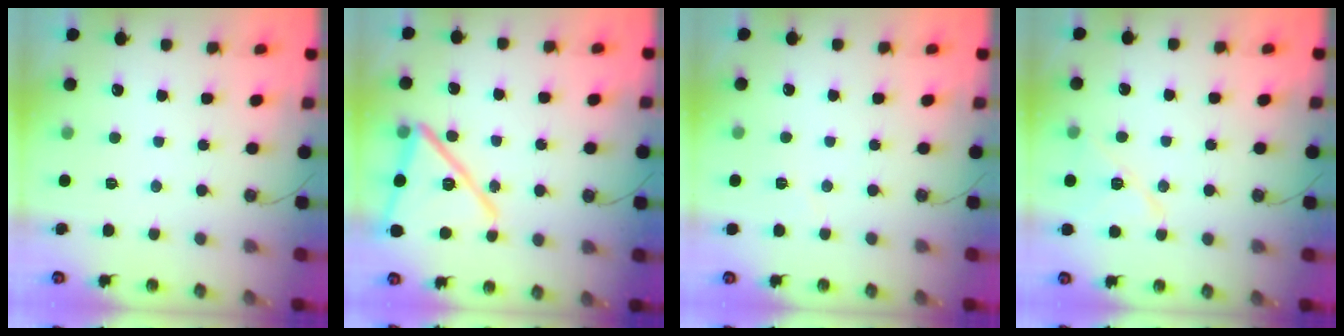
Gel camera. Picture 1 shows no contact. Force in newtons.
{"total": 17.8, "press": 17.8, "slide": 1.1}
{"total": 2.9, "press": 2.7, "slide": 1.1}
{"total": 10.7, "press": 10.6, "slide": 1.4}